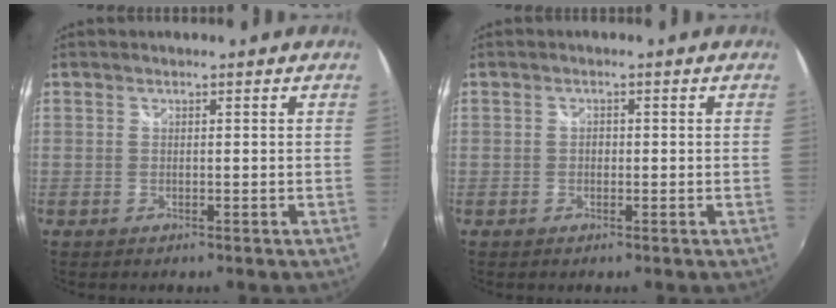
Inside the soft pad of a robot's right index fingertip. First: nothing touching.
{"total": 1.0, "force": [-0.2, 0.8, 0.4], "torque": [-0.006, 0.002, -0.005]}